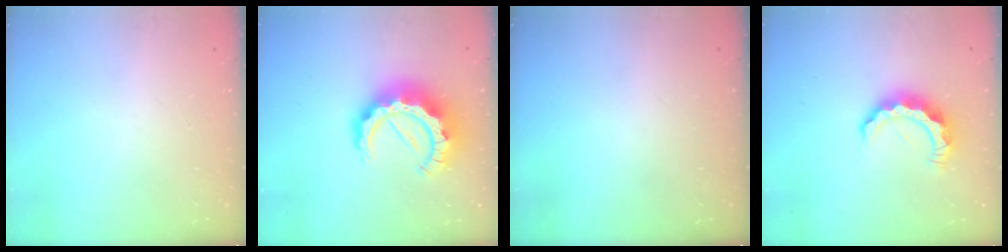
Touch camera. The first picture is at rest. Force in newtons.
{"total": 16.9, "press": 16.8, "slide": 1.5}
{"total": 0.0}
{"total": 9.1, "press": 9.1, "slide": 0.6}